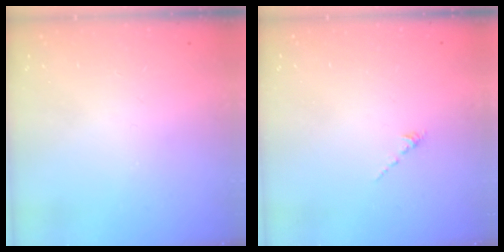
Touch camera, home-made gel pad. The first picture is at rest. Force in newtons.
{"total": 0.0}